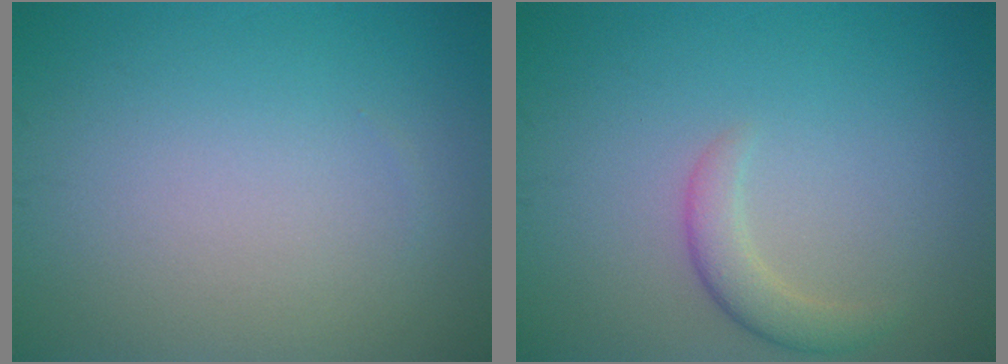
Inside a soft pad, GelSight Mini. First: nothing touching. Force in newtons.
{"total": 2.2, "press": 2.2, "slide": 0.2}